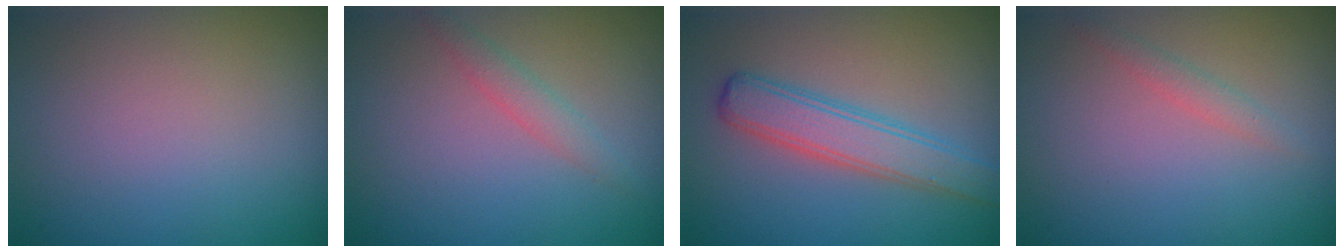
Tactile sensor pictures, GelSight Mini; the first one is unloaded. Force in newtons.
{"total": 1.6, "press": 1.6, "slide": 0.0}
{"total": 4.0, "press": 4.0, "slide": 0.0}
{"total": 1.2, "press": 1.2, "slide": 0.0}